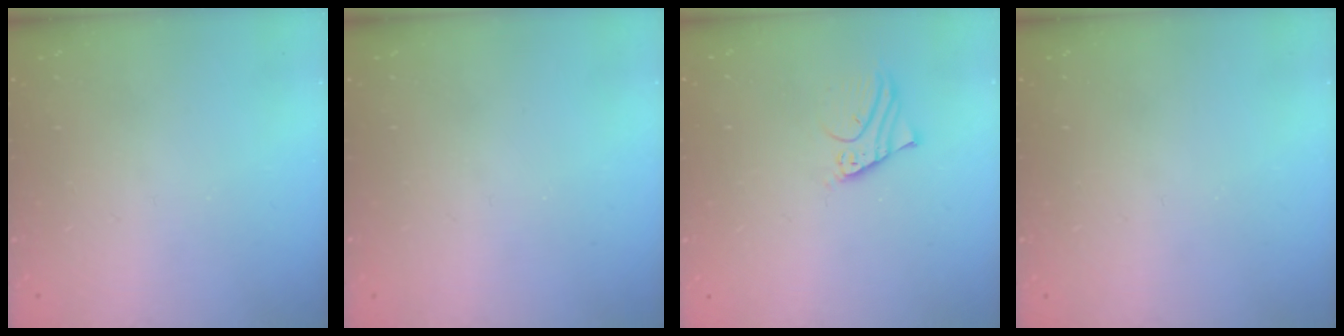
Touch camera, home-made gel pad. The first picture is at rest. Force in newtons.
{"total": 0.0}
{"total": 2.7, "press": 2.7, "slide": 0.2}
{"total": 0.0}